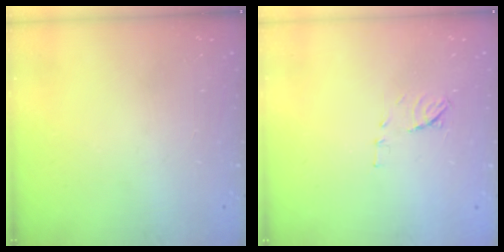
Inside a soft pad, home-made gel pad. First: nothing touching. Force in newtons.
{"total": 6.9, "press": 6.9, "slide": 0.7}